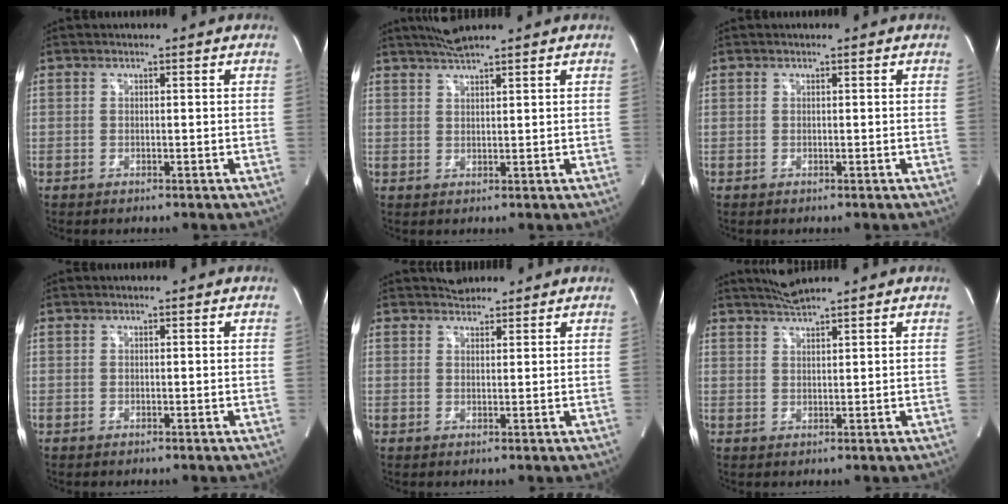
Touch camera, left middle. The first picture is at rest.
{"total": 4.0, "force": [3.5, -0.4, 1.8], "torque": [-0.038, 0.014, 0.068]}
{"total": 0.0}
{"total": 0.0}
{"total": 2.4, "force": [2.2, 0.9, 0.1], "torque": [-0.007, 0.010, 0.037]}
{"total": 3.5, "force": [3.3, -0.6, 1.2], "torque": [-0.028, 0.008, 0.065]}